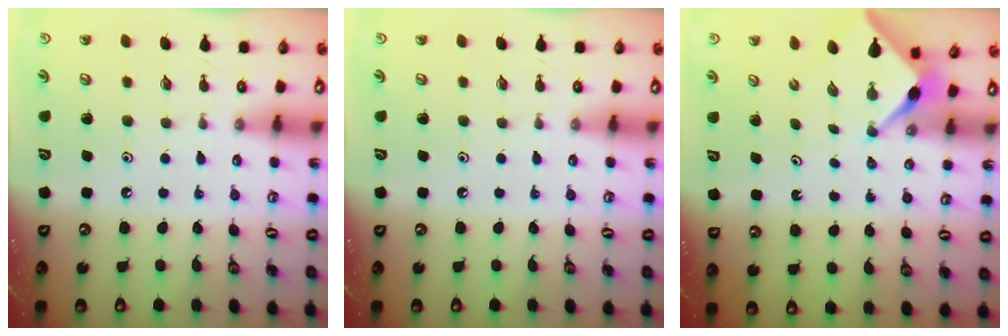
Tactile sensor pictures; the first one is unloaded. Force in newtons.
{"total": 0.0}
{"total": 3.0, "press": 3.0, "slide": 0.3}